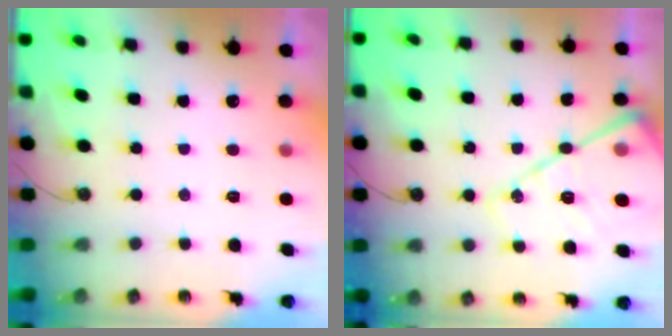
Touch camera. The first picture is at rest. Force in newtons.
{"total": 17.2, "press": 17.1, "slide": 1.5}